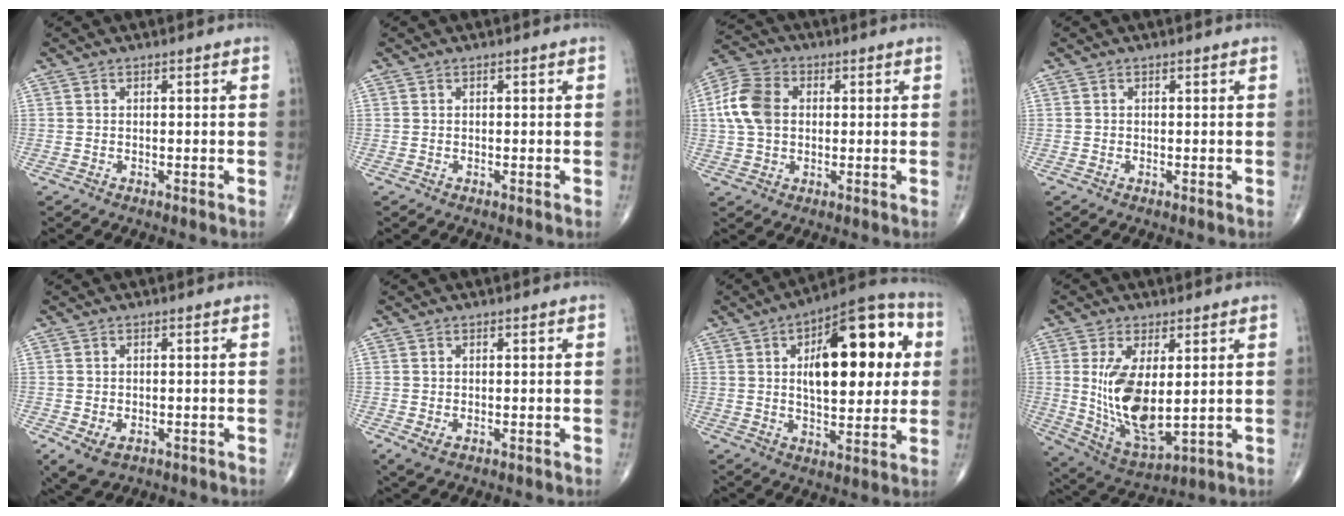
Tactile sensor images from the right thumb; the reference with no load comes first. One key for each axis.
{"total": 0.0}
{"total": 9.8, "fx": 1.1, "fy": 7.1, "fz": 6.7, "tx": -0.132, "ty": 0.018, "tz": 0.015}
{"total": 0.0}
{"total": 5.2, "fx": -2.1, "fy": 3.4, "fz": 3.4, "tx": -0.061, "ty": 0.000, "tz": -0.025}
{"total": 2.3, "fx": -0.7, "fy": 1.2, "fz": 1.9, "tx": -0.038, "ty": -0.004, "tz": -0.005}
{"total": 21.7, "fx": 4.5, "fy": 10.0, "fz": 18.7, "tx": -0.227, "ty": 0.010, "tz": 0.060}
{"total": 14.2, "fx": 1.4, "fy": 6.4, "fz": 12.6, "tx": -0.235, "ty": -0.024, "tz": 0.045}